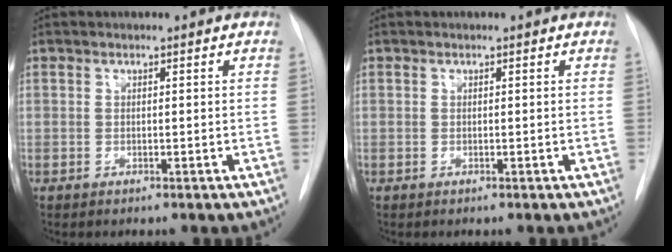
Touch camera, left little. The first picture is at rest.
{"total": 0.0}